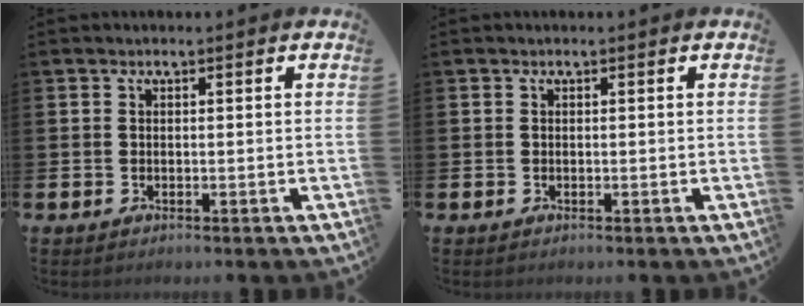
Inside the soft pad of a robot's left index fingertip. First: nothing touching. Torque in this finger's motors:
{"motor_torque": [0.00, 0.00, 0.00, 0.01]}